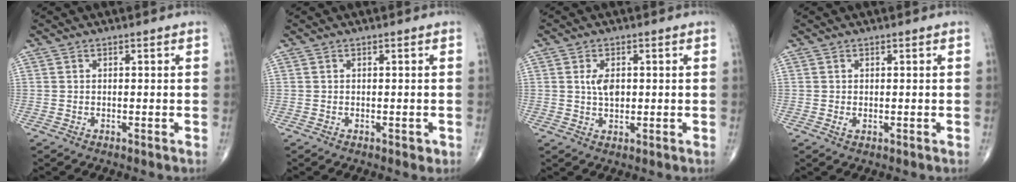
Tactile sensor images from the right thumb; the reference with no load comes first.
{"total": 0.8, "force": [-0.2, 0.5, 0.6], "torque": [-0.003, 0.000, -0.002]}
{"total": 3.6, "force": [0.6, 2.1, 2.8], "torque": [-0.045, -0.003, 0.011]}
{"total": 0.8, "force": [0.0, 0.5, 0.6], "torque": [-0.010, -0.001, 0.000]}